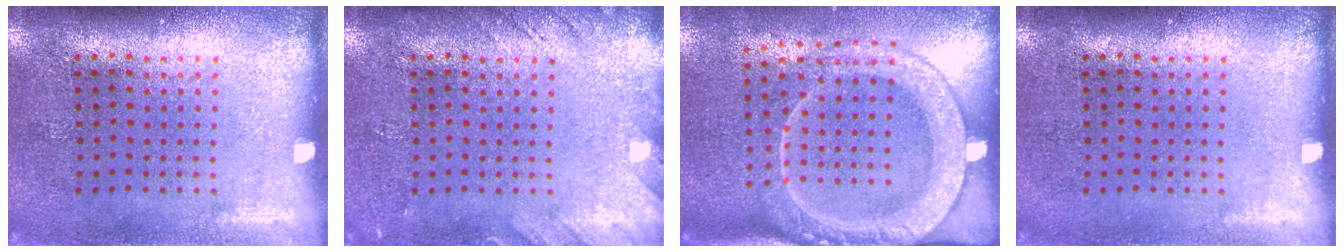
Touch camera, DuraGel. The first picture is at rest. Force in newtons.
{"total": 1.6, "press": 1.6, "slide": 0.2}
{"total": 2.5, "press": 2.0, "slide": 1.5}
{"total": 0.0}